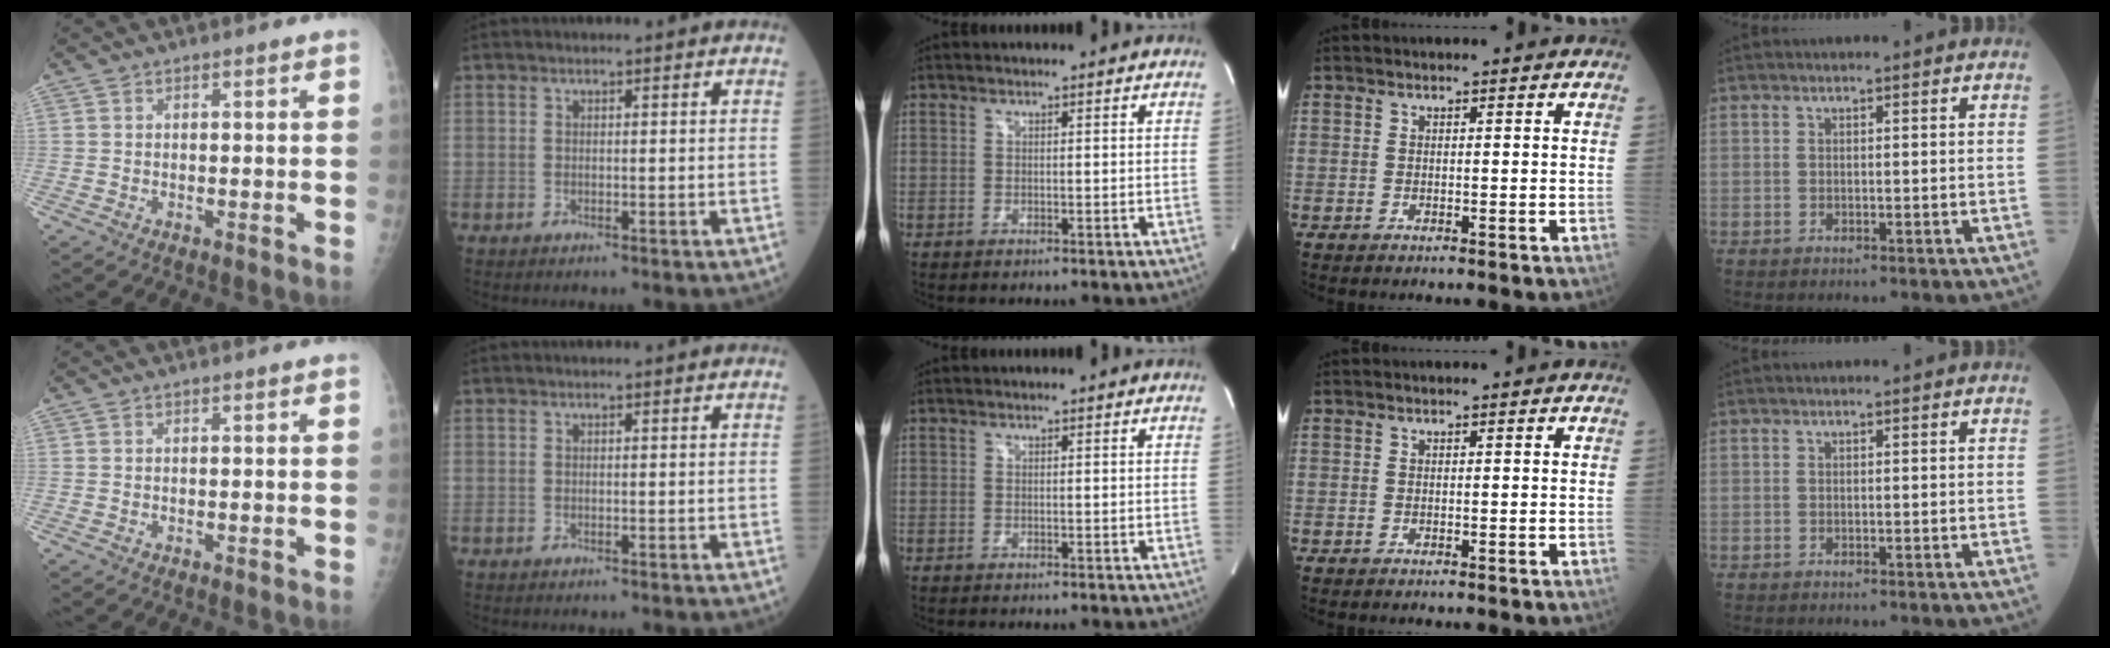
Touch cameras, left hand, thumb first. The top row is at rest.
{}